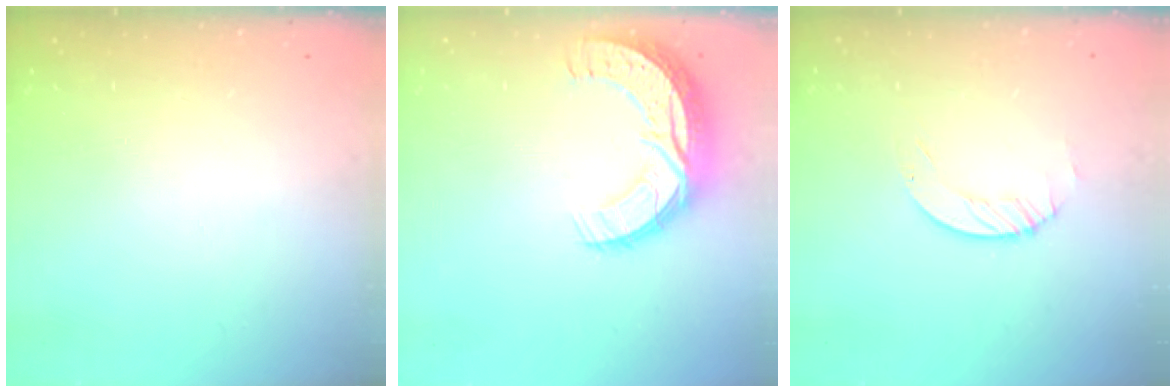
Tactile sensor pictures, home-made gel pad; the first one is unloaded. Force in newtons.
{"total": 12.5, "press": 12.5, "slide": 0.7}
{"total": 1.2, "press": 1.2, "slide": 0.2}